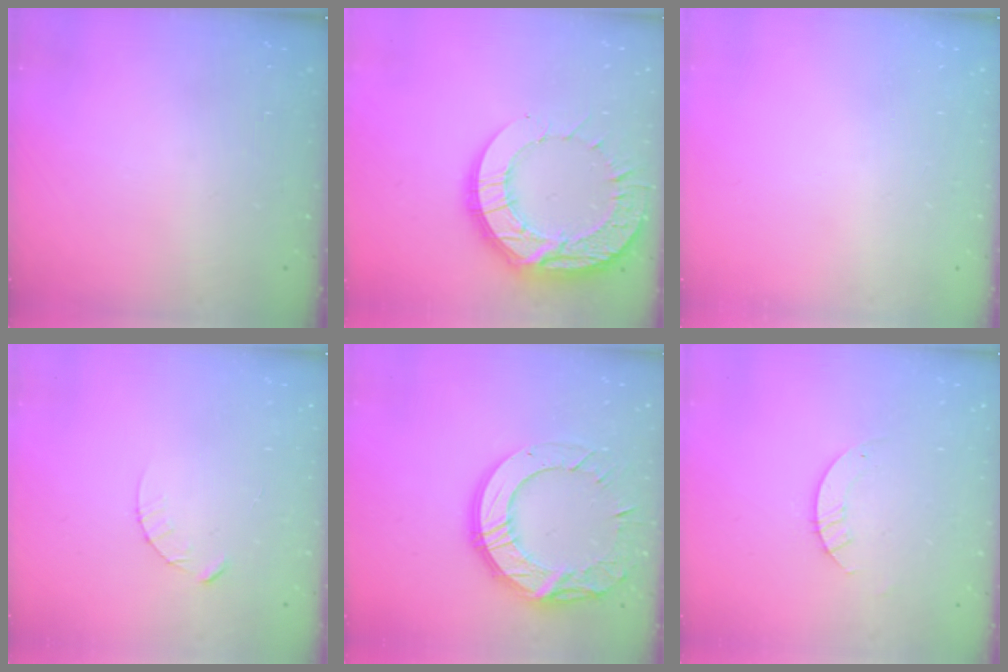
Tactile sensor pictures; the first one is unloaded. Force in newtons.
{"total": 20.2, "press": 20.1, "slide": 1.8}
{"total": 0.0}
{"total": 3.1, "press": 3.1, "slide": 0.3}
{"total": 18.4, "press": 18.3, "slide": 1.1}
{"total": 2.8, "press": 2.8, "slide": 0.2}